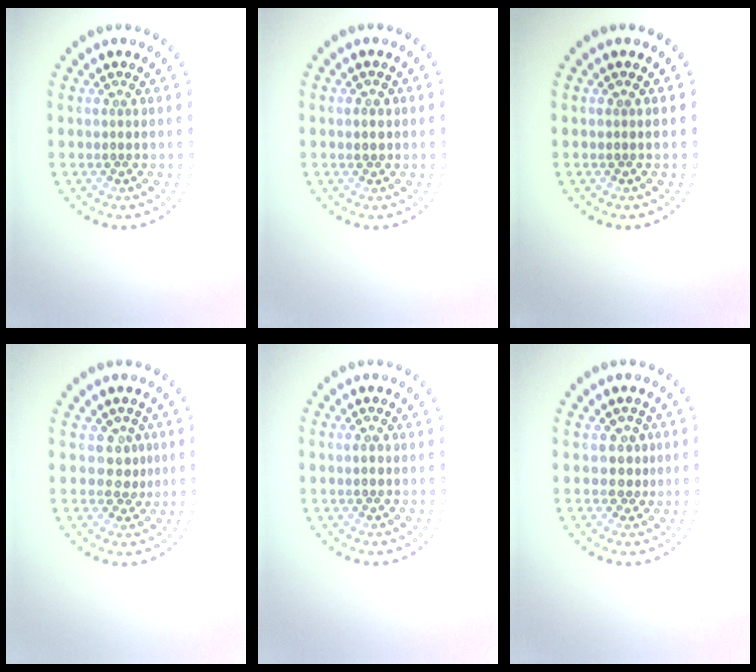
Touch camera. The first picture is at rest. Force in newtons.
{"total": 1.0, "press": 0.9, "slide": 0.3}
{"total": 0.0}
{"total": 1.8, "press": 1.3, "slide": 1.3}
{"total": 0.9, "press": 0.9, "slide": 0.1}
{"total": 1.8, "press": 1.4, "slide": 1.1}